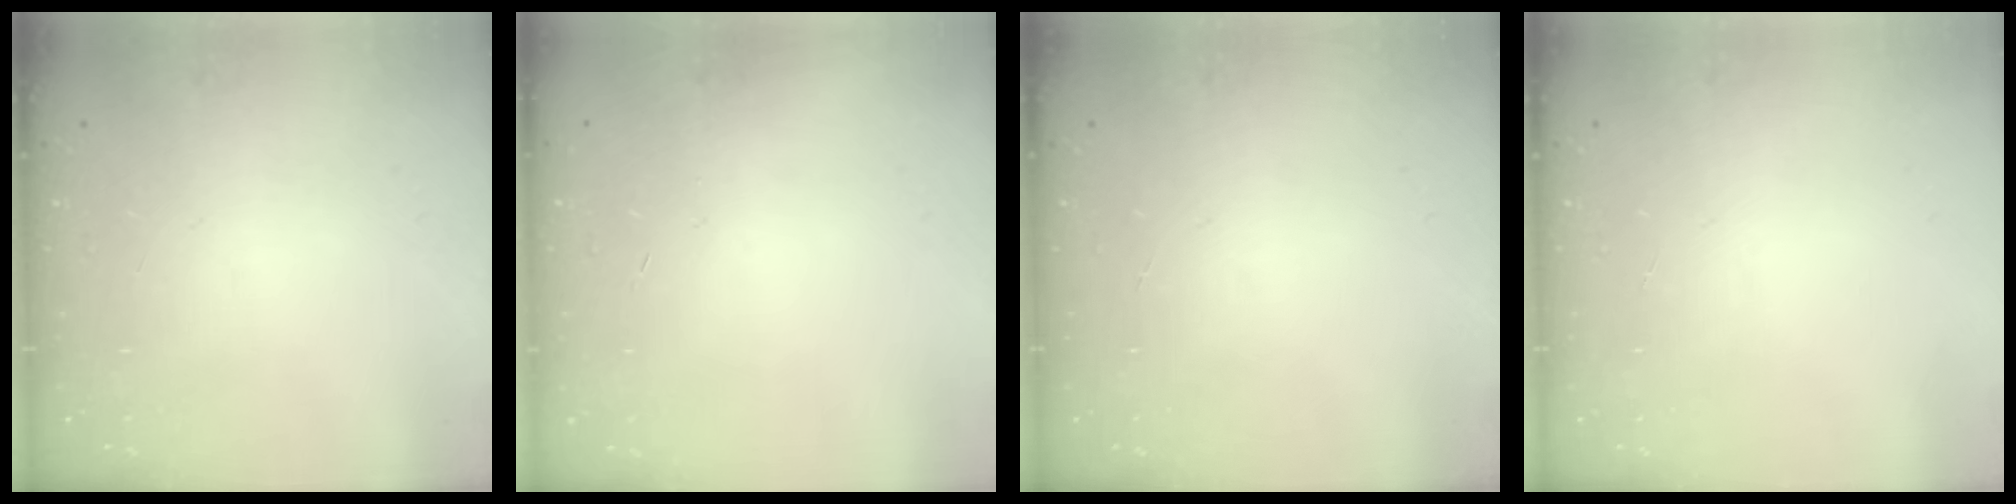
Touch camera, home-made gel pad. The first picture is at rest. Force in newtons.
{"total": 0.6, "press": 0.5, "slide": 0.2}
{"total": 0.0}
{"total": 0.0}